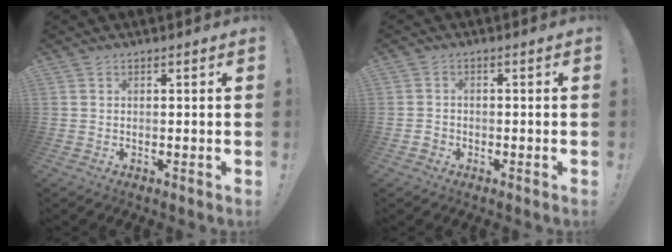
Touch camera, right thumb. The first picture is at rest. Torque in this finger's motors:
{"motor_torque": [-0.08, -0.14, -0.21, 0.26, 0.08]}